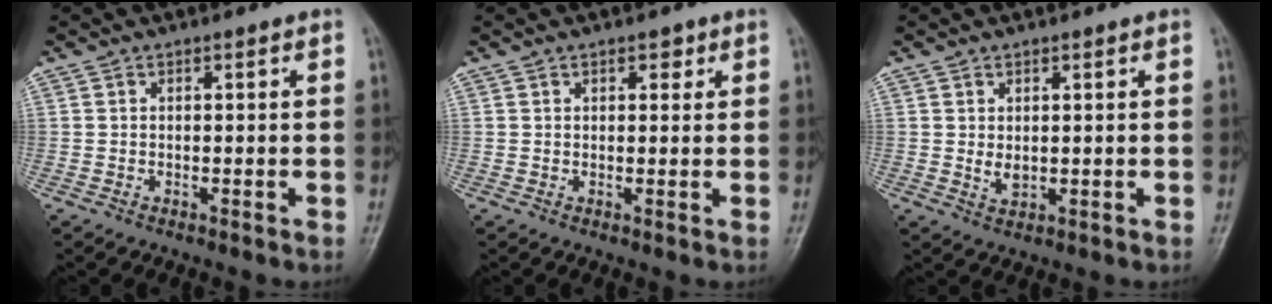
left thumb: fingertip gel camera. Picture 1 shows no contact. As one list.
[{"total": 1.9, "force": [1.1, 1.1, 1.1], "torque": [-0.001, -0.003, 0.012]}, {"total": 2.4, "force": [0.6, 1.5, 1.8], "torque": [-0.026, -0.009, 0.016]}]